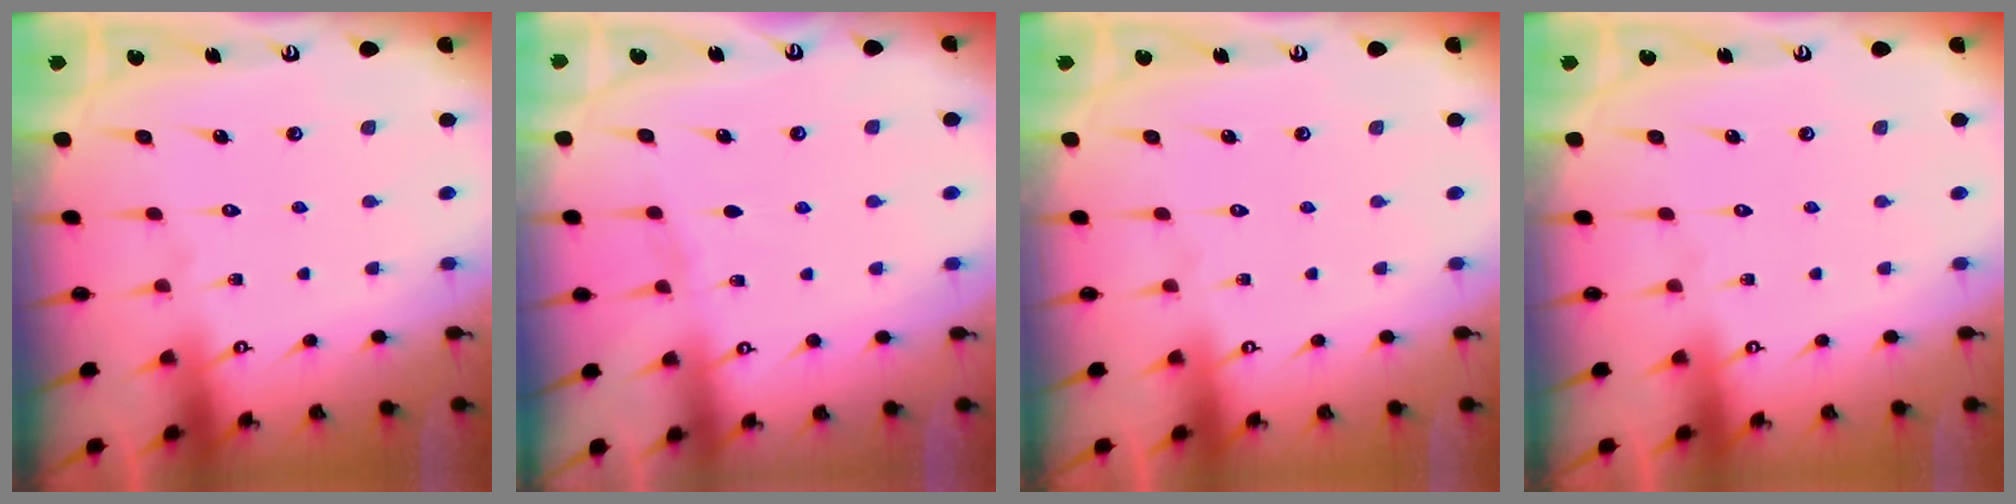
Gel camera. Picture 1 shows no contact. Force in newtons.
{"total": 1.9, "press": 1.9, "slide": 0.3}
{"total": 0.0}
{"total": 0.0}